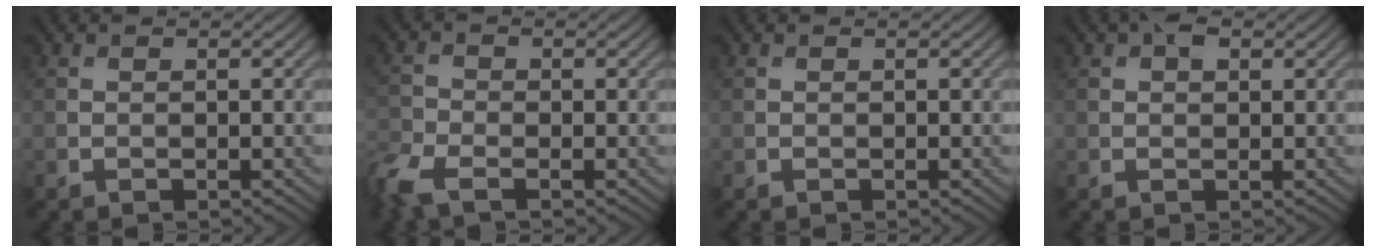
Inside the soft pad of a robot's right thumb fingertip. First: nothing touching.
{"total": 4.7, "force": [-3.2, 2.1, 2.8], "torque": [-0.073, -0.011, -0.082]}
{"total": 0.0}
{"total": 2.0, "force": [1.0, 1.2, 1.4], "torque": [-0.021, 0.006, 0.012]}